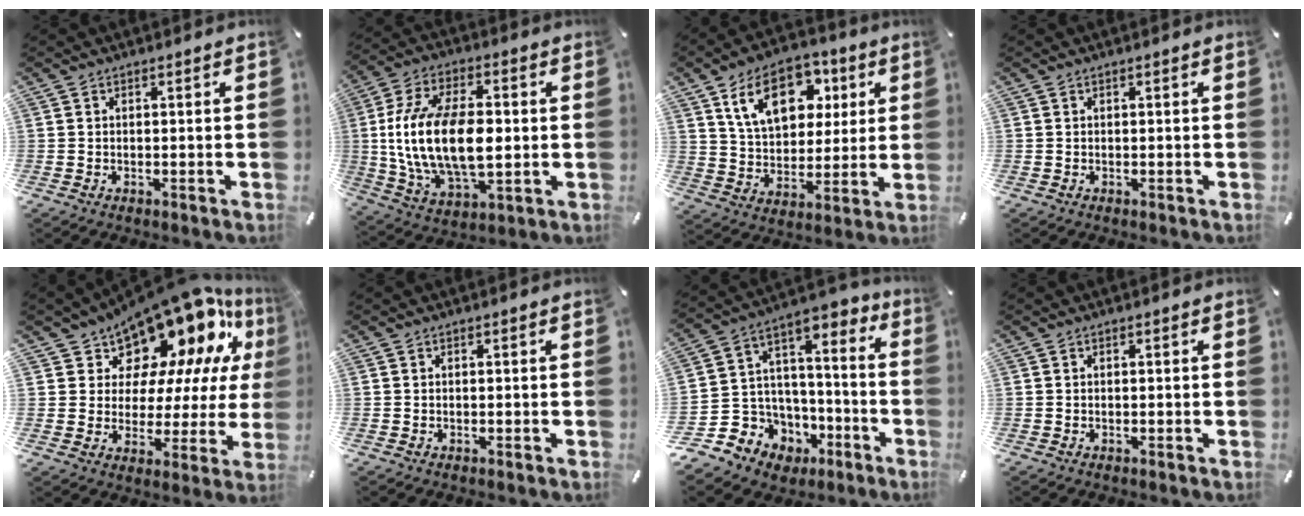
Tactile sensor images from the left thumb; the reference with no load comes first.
{"total": 18.9, "force": [0.4, 10.6, 15.7], "torque": [-0.334, -0.003, 0.004]}
{"total": 15.8, "force": [7.2, 10.6, 9.3], "torque": [-0.155, -0.009, 0.130]}
{"total": 0.0}
{"total": 16.7, "force": [13.5, 7.7, 5.9], "torque": [-0.097, -0.120, 0.231]}
{"total": 0.0}
{"total": 9.8, "force": [-1.6, 9.6, 0.6], "torque": [-0.031, -0.018, -0.013]}
{"total": 0.0}